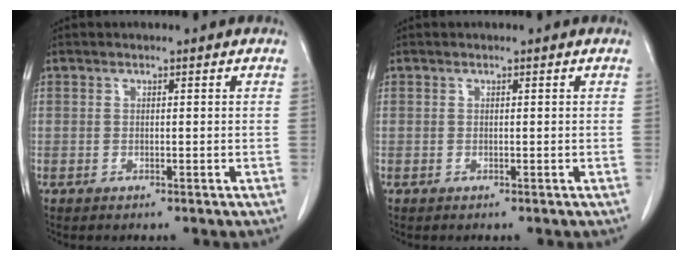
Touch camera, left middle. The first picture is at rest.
{"total": 0.0}